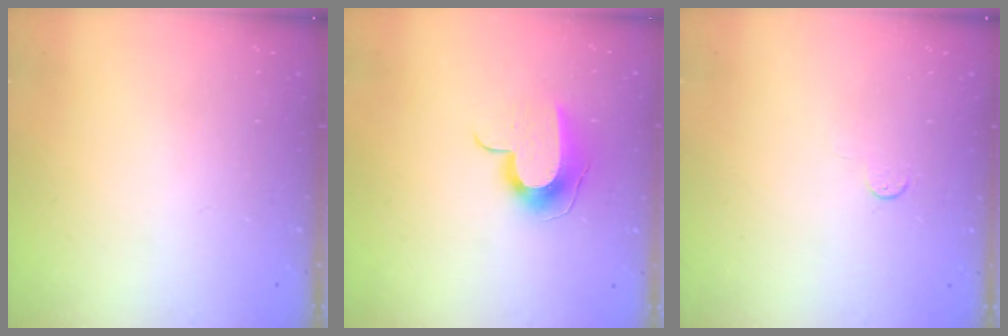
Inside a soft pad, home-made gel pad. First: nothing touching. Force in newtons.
{"total": 9.5, "press": 9.5, "slide": 0.4}
{"total": 2.8, "press": 2.8, "slide": 0.4}